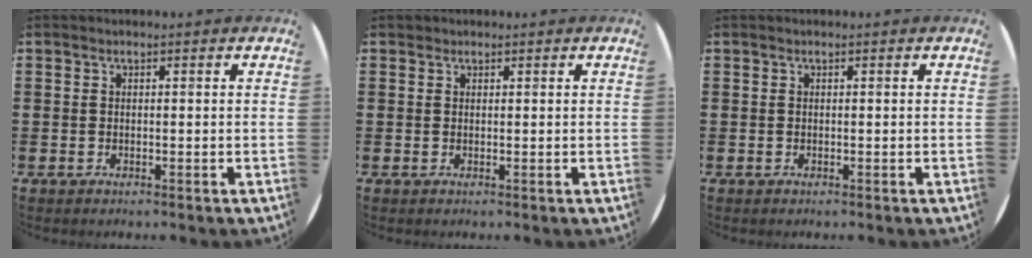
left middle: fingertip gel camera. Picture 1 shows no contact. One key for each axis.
{"total": 0.5, "fx": 0.5, "fy": 0.2, "fz": -0.1, "tx": 0.011, "ty": 0.001, "tz": 0.007}
{"total": 0.0}